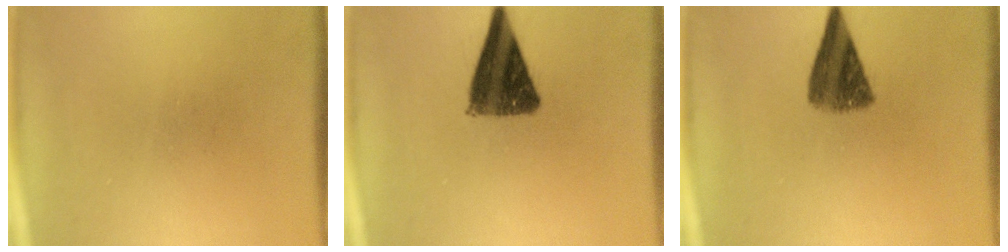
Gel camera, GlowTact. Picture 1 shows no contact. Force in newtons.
{"total": 10.7}
{"total": 7.3}